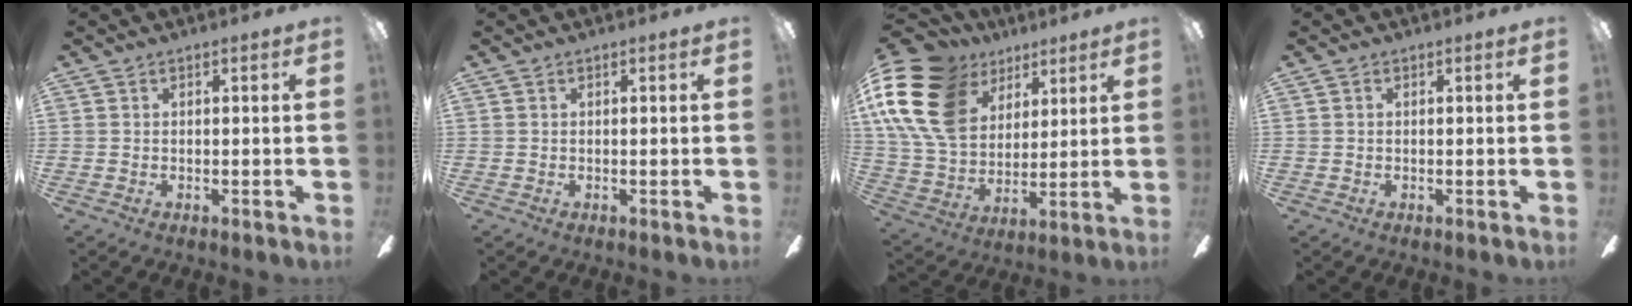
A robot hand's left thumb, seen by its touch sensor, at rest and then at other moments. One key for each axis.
{"total": 0.0}
{"total": 21.3, "fx": 9.9, "fy": 14.7, "fz": 11.8, "tx": -0.272, "ty": -0.033, "tz": 0.184}
{"total": 0.0}